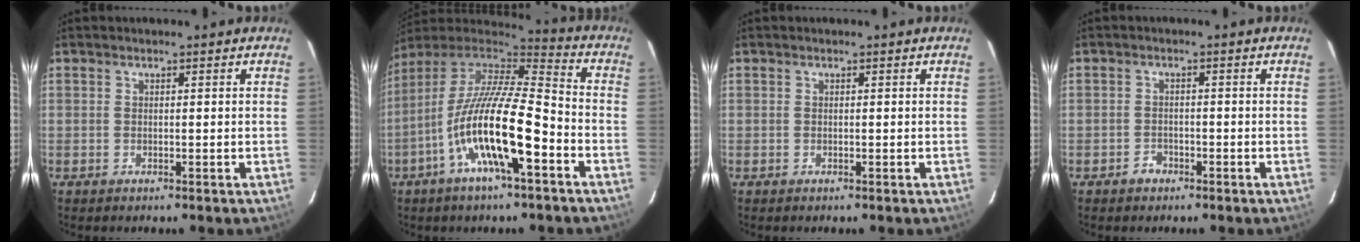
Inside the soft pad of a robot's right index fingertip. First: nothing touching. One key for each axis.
{"total": 18.8, "fx": -7.6, "fy": 4.1, "fz": 16.6, "tx": -0.302, "ty": -0.023, "tz": -0.149}
{"total": 0.0}
{"total": 2.2, "fx": -1.5, "fy": 1.7, "fz": 0.2, "tx": -0.007, "ty": 0.006, "tz": -0.024}